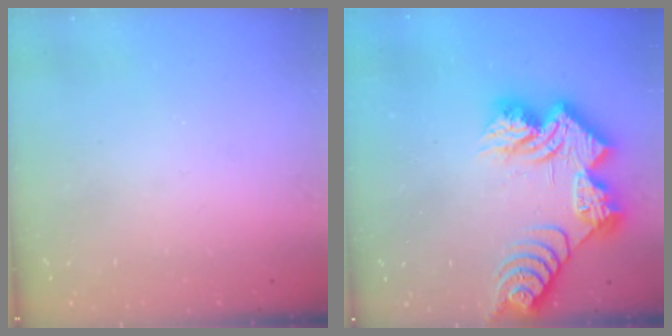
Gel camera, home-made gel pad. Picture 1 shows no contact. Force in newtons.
{"total": 19.6, "press": 19.6, "slide": 1.4}